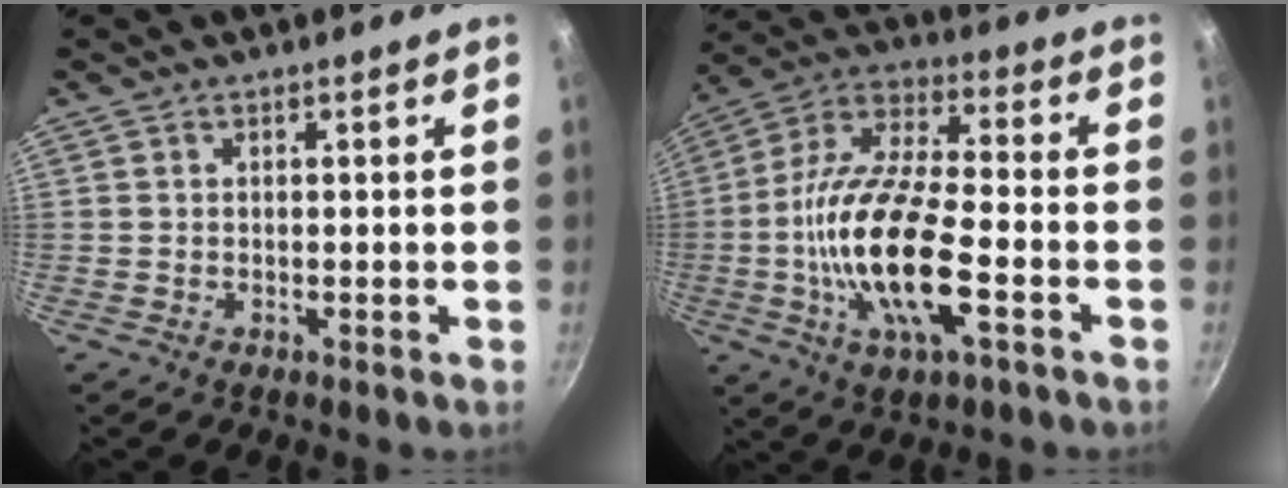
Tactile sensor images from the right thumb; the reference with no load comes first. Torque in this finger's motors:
{"motor_torque": [0.23, 2.01, 2.41, -0.37, 0.74]}